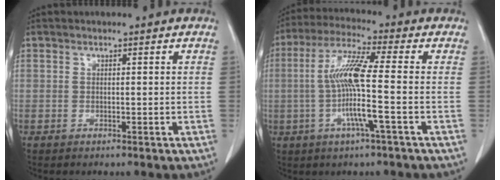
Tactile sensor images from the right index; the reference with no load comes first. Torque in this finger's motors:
{"motor_torque": [1.85, -0.29, 1.00, 0.16]}